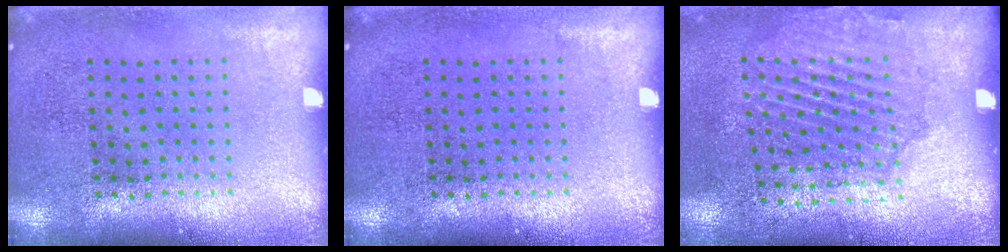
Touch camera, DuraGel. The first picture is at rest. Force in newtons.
{"total": 0.0}
{"total": 1.7, "press": 1.4, "slide": 0.8}